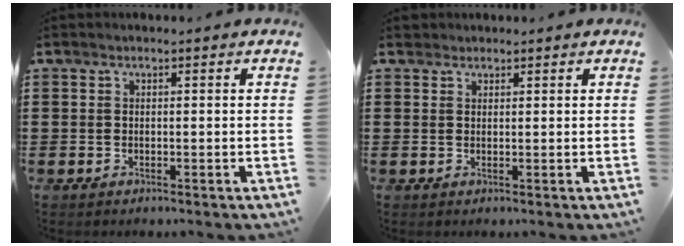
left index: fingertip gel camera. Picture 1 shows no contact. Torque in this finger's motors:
{"motor_torque": [0.91, -0.88, 0.23, -0.01]}